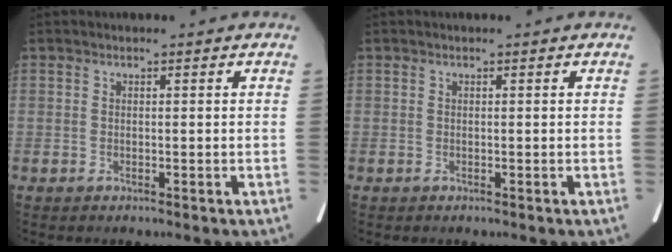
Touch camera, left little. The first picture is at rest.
{"total": 0.0}